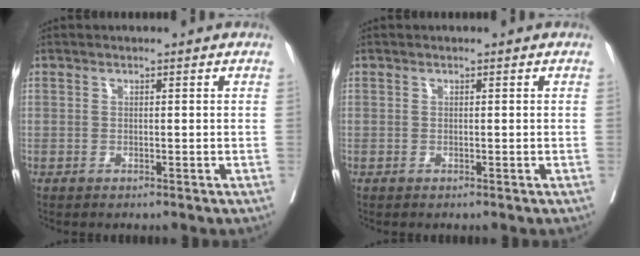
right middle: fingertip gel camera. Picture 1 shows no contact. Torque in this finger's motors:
{"motor_torque": [-0.31, -0.28, 0.05, 0.02]}